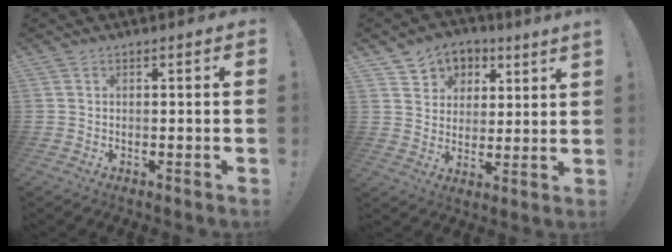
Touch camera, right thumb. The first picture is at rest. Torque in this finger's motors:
{"motor_torque": [0.09, 0.15, 0.50, 0.34, 0.01]}